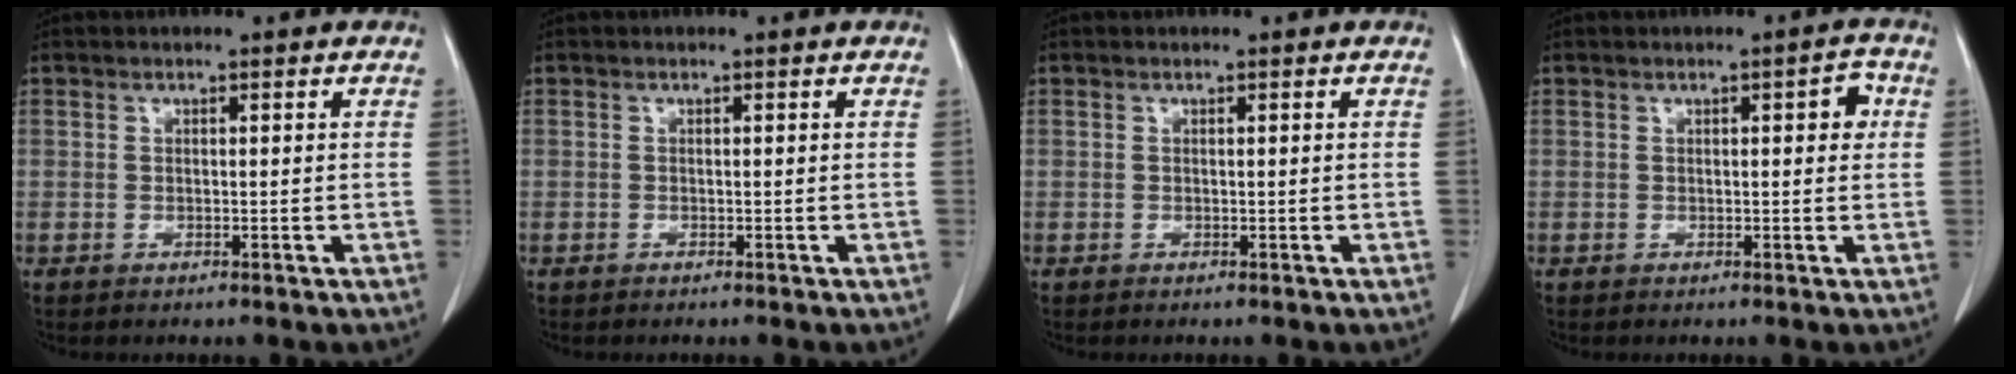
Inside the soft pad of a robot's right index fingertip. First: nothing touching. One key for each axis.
{"total": 0.0}
{"total": 0.0}
{"total": 2.6, "fx": 0.6, "fy": 0.9, "fz": 2.4, "tx": -0.025, "ty": 0.005, "tz": 0.005}